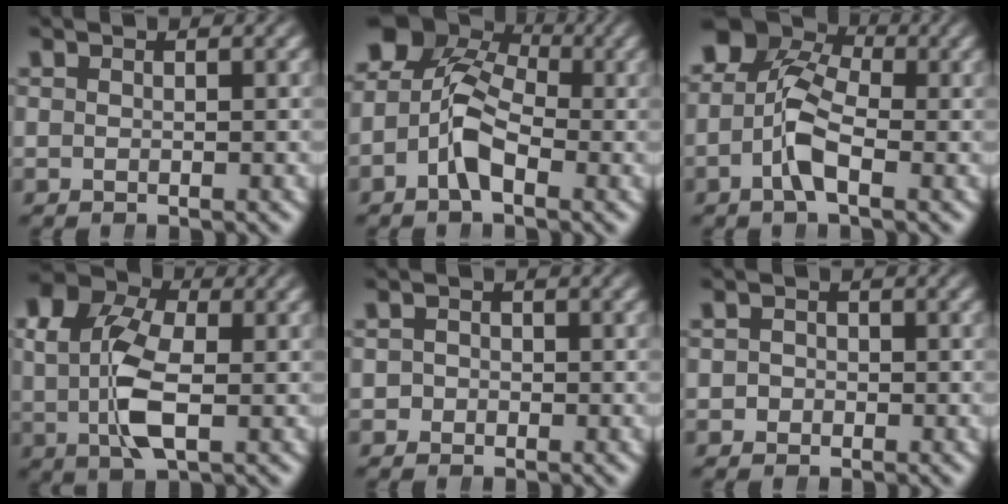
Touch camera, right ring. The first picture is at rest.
{"total": 8.0, "force": [0.3, 6.2, 5.0], "torque": [-0.093, -0.016, 0.001]}
{"total": 7.1, "force": [0.3, 5.0, 5.1], "torque": [-0.095, -0.011, -0.004]}
{"total": 7.8, "force": [1.2, 5.1, 5.8], "torque": [-0.119, -0.007, 0.016]}
{"total": 1.4, "force": [-0.8, 1.1, -0.2], "torque": [0.003, -0.010, -0.014]}
{"total": 1.1, "force": [-0.7, 0.8, -0.2], "torque": [0.003, -0.012, -0.011]}